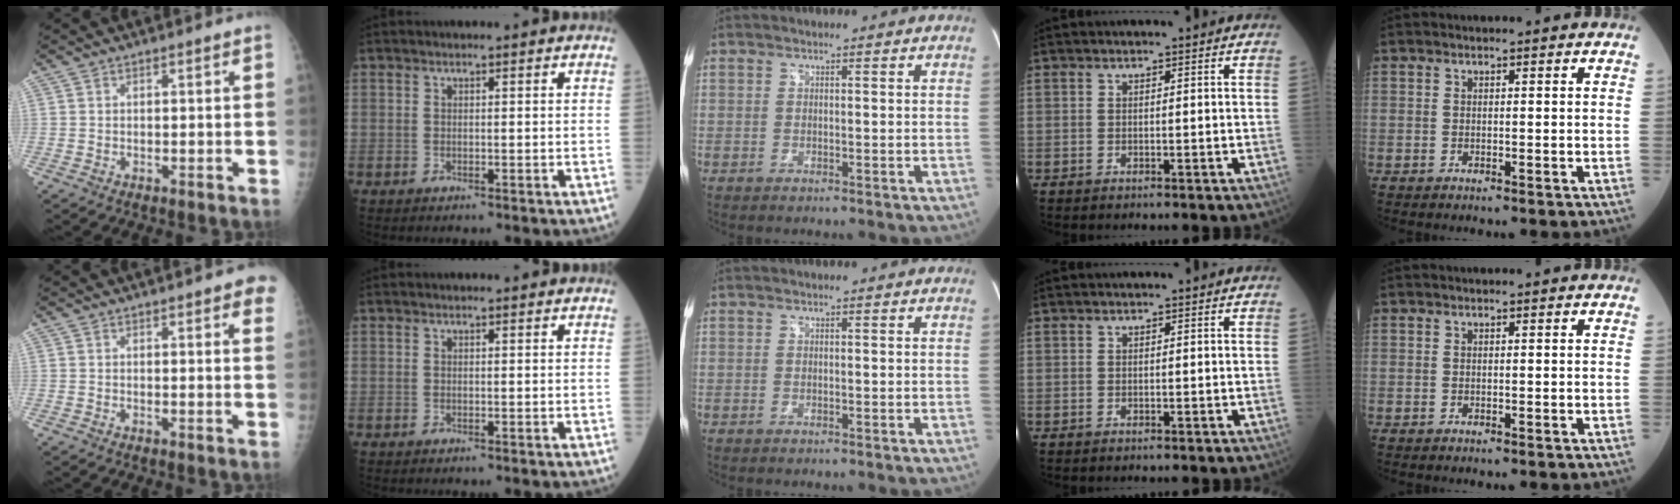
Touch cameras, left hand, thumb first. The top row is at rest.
{"thumb": {"total": 5.7, "force": [3.4, 1.5, 4.4], "torque": [-0.029, -0.003, 0.035]}, "index": {"total": 1.4, "force": [1.4, 0.3, 0.3], "torque": [-0.009, 0.002, 0.011]}}